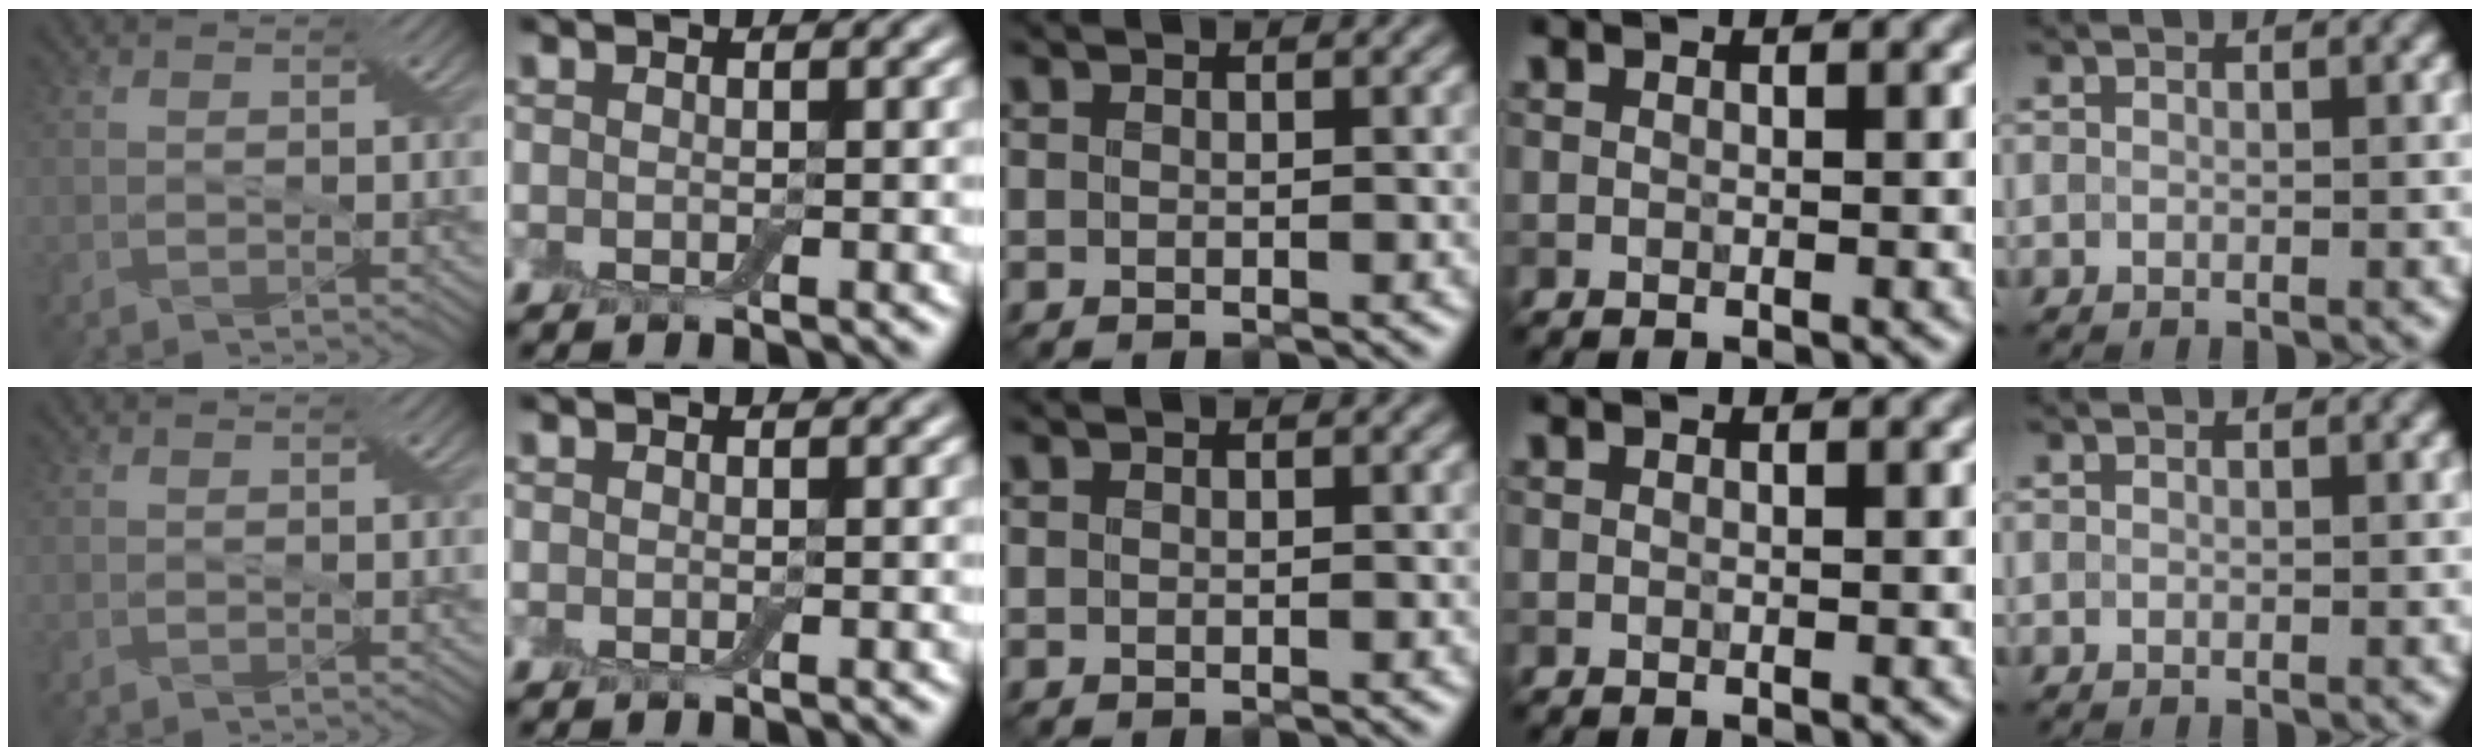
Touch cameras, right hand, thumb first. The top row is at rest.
{}